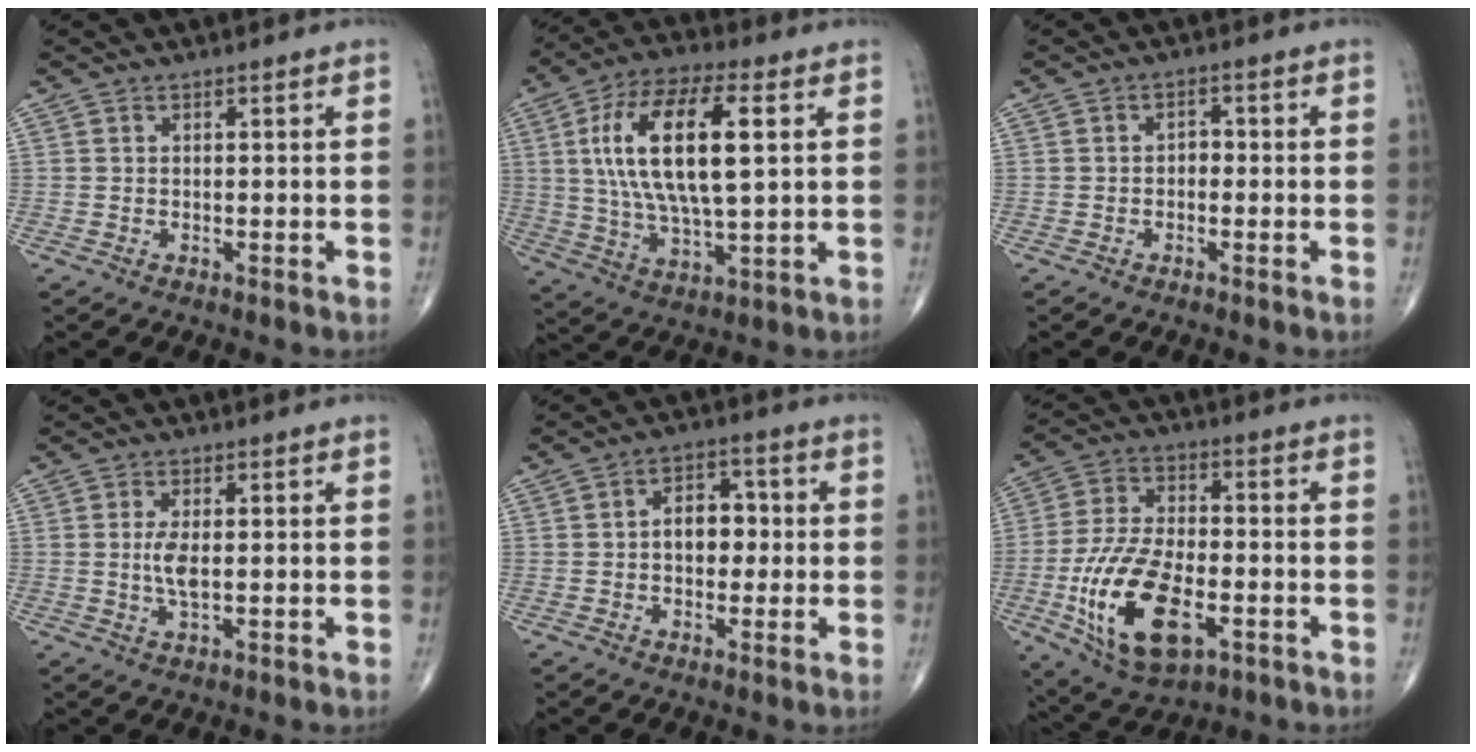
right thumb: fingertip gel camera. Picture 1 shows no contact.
{"total": 19.1, "force": [4.1, 7.2, 17.2], "torque": [-0.323, 0.002, 0.071]}
{"total": 1.8, "force": [-0.4, 1.3, 1.2], "torque": [-0.005, 0.008, -0.013]}
{"total": 3.7, "force": [0.1, 1.3, 3.5], "torque": [-0.077, -0.007, 0.001]}
{"total": 6.5, "force": [-0.1, 4.5, 4.8], "torque": [-0.046, 0.017, -0.010]}
{"total": 18.7, "force": [-5.8, 9.4, 15.1], "torque": [-0.285, 0.011, -0.095]}